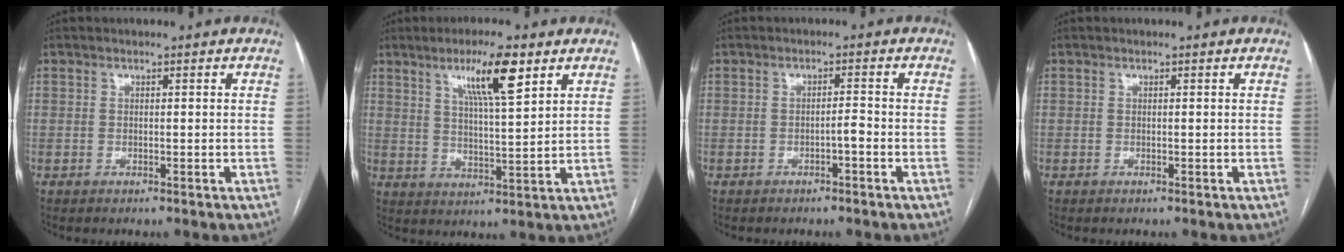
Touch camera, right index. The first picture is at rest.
{"total": 9.1, "force": [5.1, 0.8, 7.5], "torque": [-0.133, 0.001, 0.088]}
{"total": 1.5, "force": [-0.8, 0.1, 1.3], "torque": [-0.021, 0.002, -0.014]}
{"total": 0.0}